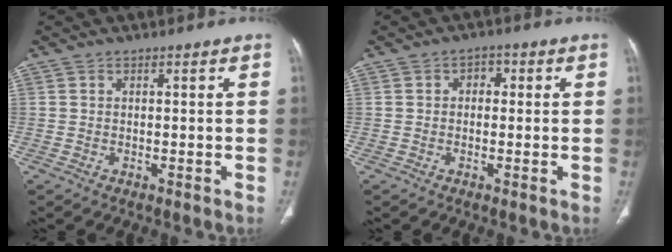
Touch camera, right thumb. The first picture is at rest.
{"total": 2.5, "force": [0.3, 1.9, 1.6], "torque": [-0.007, 0.008, -0.002]}